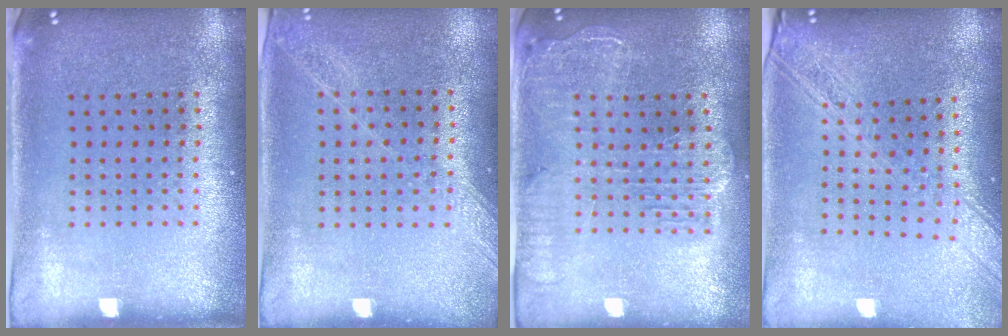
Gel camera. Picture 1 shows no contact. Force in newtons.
{"total": 1.2, "press": 1.2, "slide": 0.2}
{"total": 2.2, "press": 2.0, "slide": 1.0}
{"total": 2.2, "press": 1.8, "slide": 1.2}